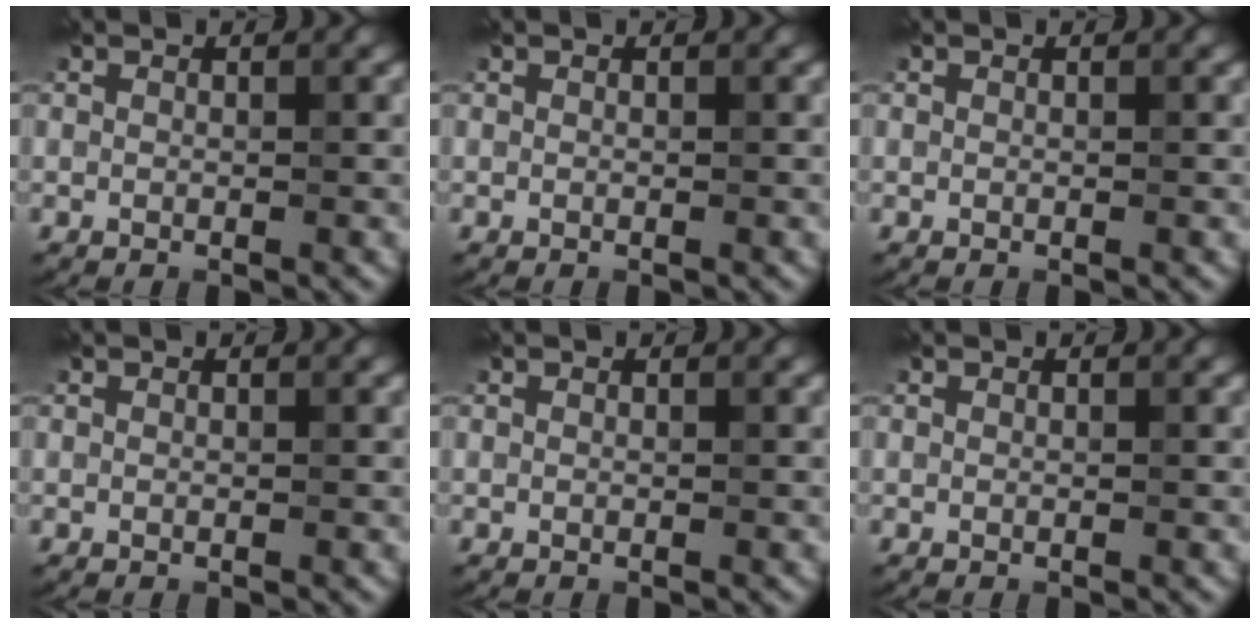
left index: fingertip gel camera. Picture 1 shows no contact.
{"total": 0.0}
{"total": 0.0}
{"total": 0.0}
{"total": 0.0}
{"total": 0.0}